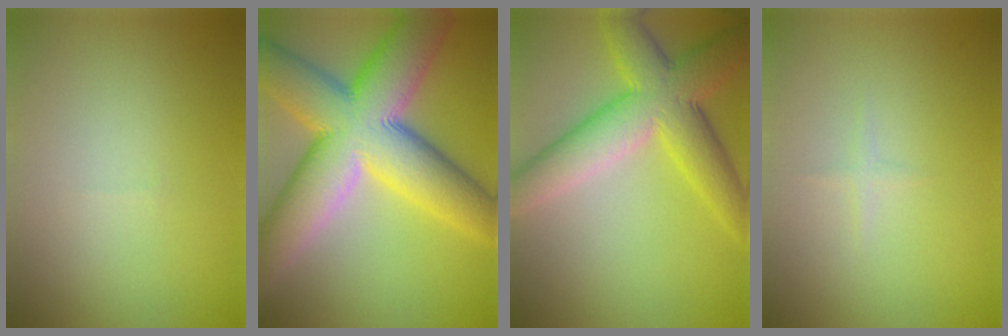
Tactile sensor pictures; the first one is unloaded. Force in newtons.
{"total": 14.6, "press": 14.6, "slide": 0.7}
{"total": 8.3, "press": 8.3, "slide": 0.4}
{"total": 0.6, "press": 0.6, "slide": 0.0}